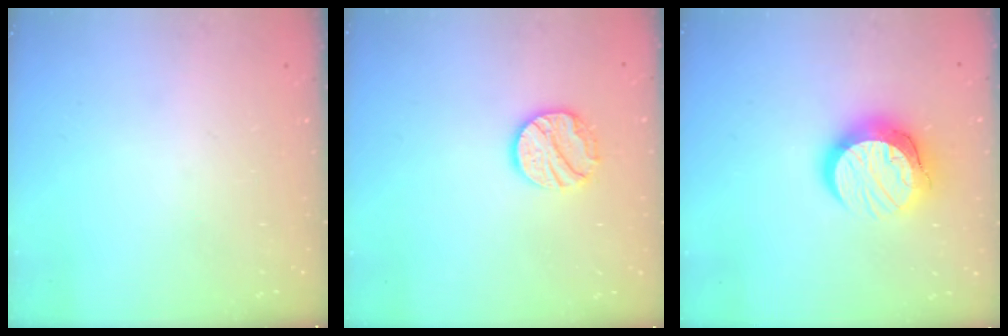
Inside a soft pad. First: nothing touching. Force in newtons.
{"total": 12.2, "press": 12.2, "slide": 1.0}
{"total": 14.1, "press": 14.0, "slide": 1.1}